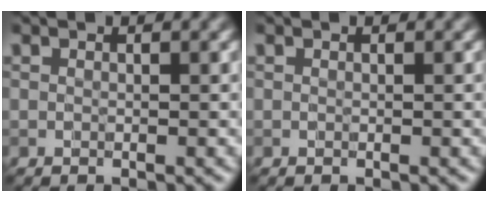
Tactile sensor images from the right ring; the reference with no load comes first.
{"total": 0.0}